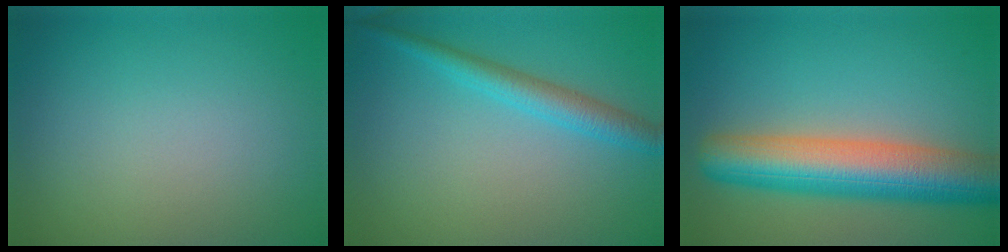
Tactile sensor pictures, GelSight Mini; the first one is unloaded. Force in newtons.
{"total": 3.0, "press": 3.0, "slide": 0.1}
{"total": 9.0, "press": 9.0, "slide": 0.3}